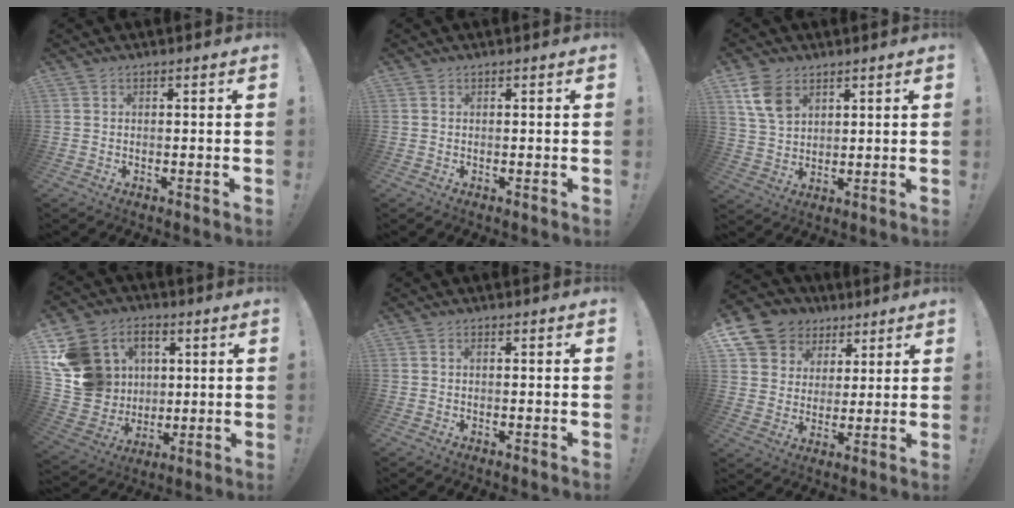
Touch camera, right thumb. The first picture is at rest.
{"total": 0.0}
{"total": 9.2, "force": [4.9, 6.0, 5.0], "torque": [-0.091, -0.015, 0.097]}
{"total": 15.9, "force": [3.8, 14.7, 4.9], "torque": [-0.077, -0.007, 0.103]}
{"total": 0.7, "force": [-0.3, 0.1, 0.6], "torque": [-0.012, 0.002, -0.006]}
{"total": 11.6, "force": [6.3, 9.2, 3.2], "torque": [-0.047, -0.046, 0.126]}